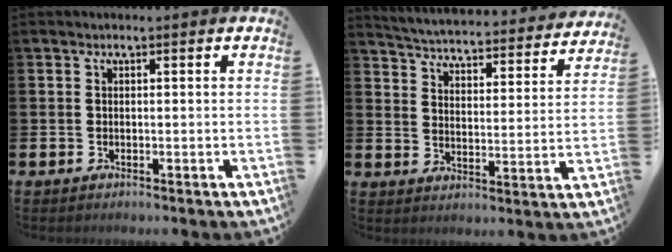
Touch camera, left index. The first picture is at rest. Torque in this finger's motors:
{"motor_torque": [0.69, -1.45, 0.42, 0.13]}